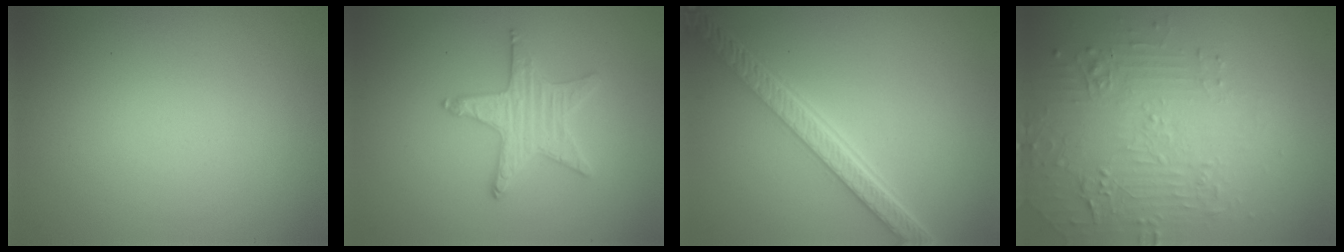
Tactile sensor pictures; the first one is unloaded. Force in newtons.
{"total": 3.1, "press": 3.1, "slide": 0.4}
{"total": 5.4, "press": 4.0, "slide": 3.6}
{"total": 4.9, "press": 3.6, "slide": 3.4}